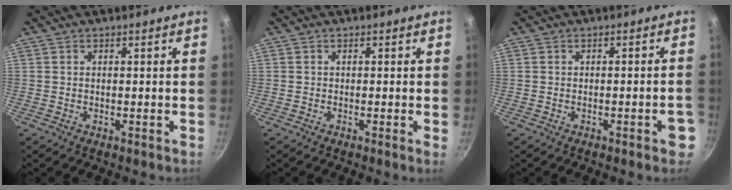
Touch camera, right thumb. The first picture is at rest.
{"total": 0.6, "force": [-0.2, -0.1, 0.6], "torque": [-0.008, -0.002, -0.007]}
{"total": 3.4, "force": [-1.6, 1.0, 2.9], "torque": [-0.026, 0.011, -0.019]}